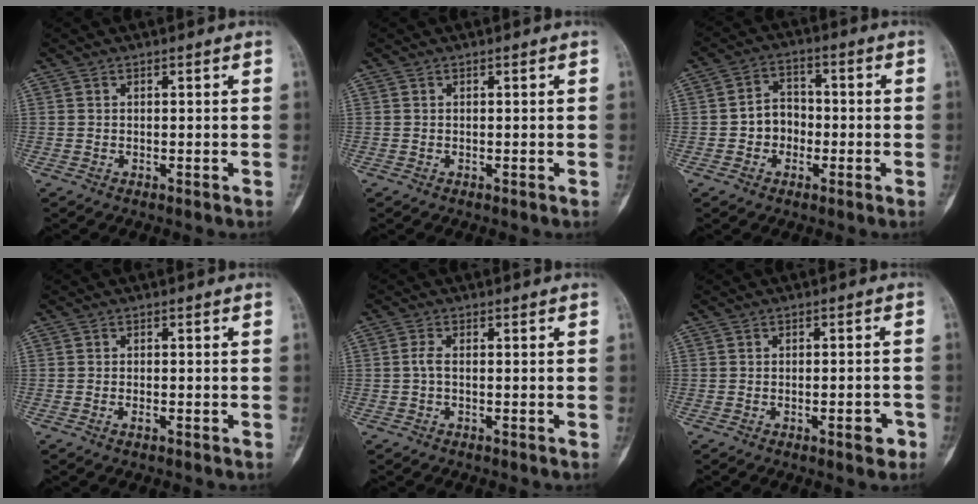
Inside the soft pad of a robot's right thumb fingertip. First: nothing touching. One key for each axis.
{"total": 0.0}
{"total": 6.1, "fx": -1.3, "fy": 5.1, "fz": 3.0, "tx": -0.022, "ty": 0.024, "tz": -0.031}
{"total": 1.0, "fx": -0.5, "fy": 0.4, "fz": 0.7, "tx": -0.014, "ty": 0.004, "tz": -0.011}
{"total": 1.6, "fx": -0.2, "fy": 0.6, "fz": 1.5, "tx": -0.032, "ty": 0.001, "tz": -0.007}
{"total": 3.9, "fx": -1.9, "fy": 1.5, "fz": 3.1, "tx": -0.037, "ty": 0.014, "tz": -0.019}